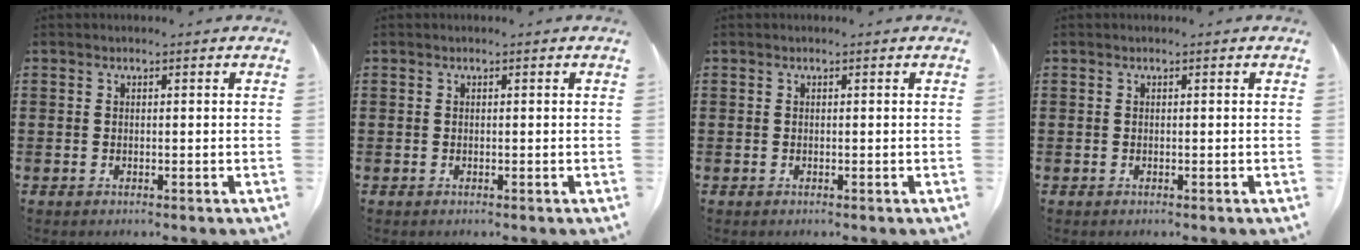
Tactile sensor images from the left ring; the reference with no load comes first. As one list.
[{"total": 0.0}, {"total": 0.0}, {"total": 0.0}]